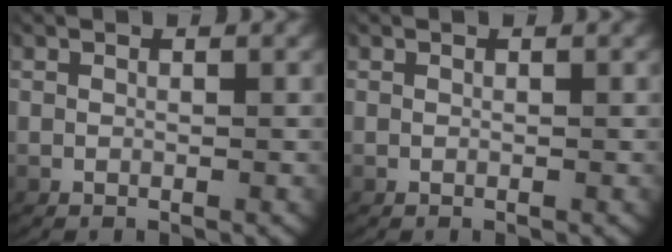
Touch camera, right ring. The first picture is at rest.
{"total": 0.0}